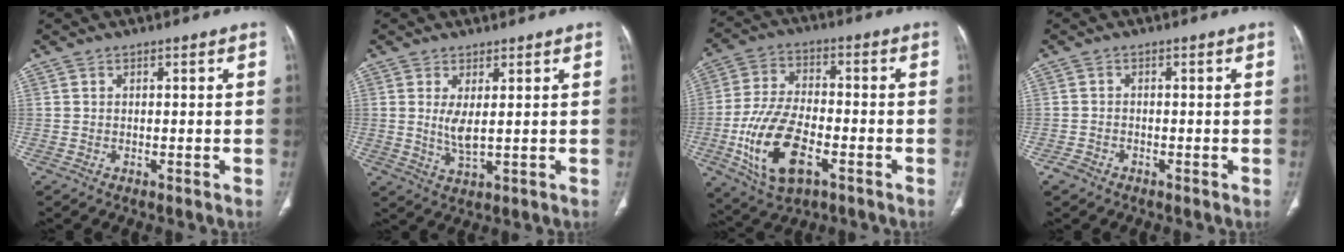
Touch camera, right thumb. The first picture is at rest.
{"total": 4.0, "force": [0.8, 1.1, 3.8], "torque": [-0.080, -0.017, 0.023]}
{"total": 15.7, "force": [-5.4, 8.0, 12.4], "torque": [-0.241, 0.014, -0.095]}
{"total": 1.8, "force": [-1.3, 1.1, 0.5], "torque": [-0.015, 0.003, -0.024]}